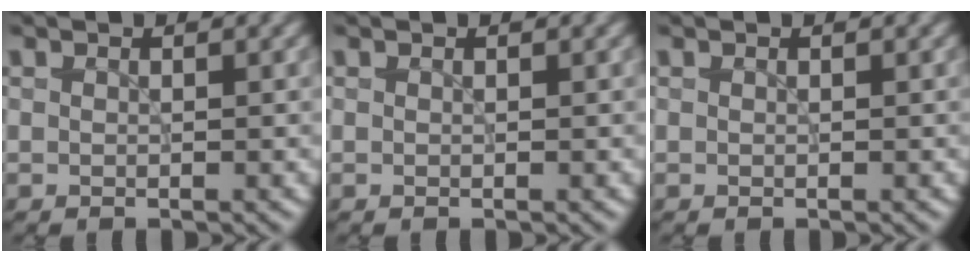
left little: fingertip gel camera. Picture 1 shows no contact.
{"total": 0.0}
{"total": 0.0}